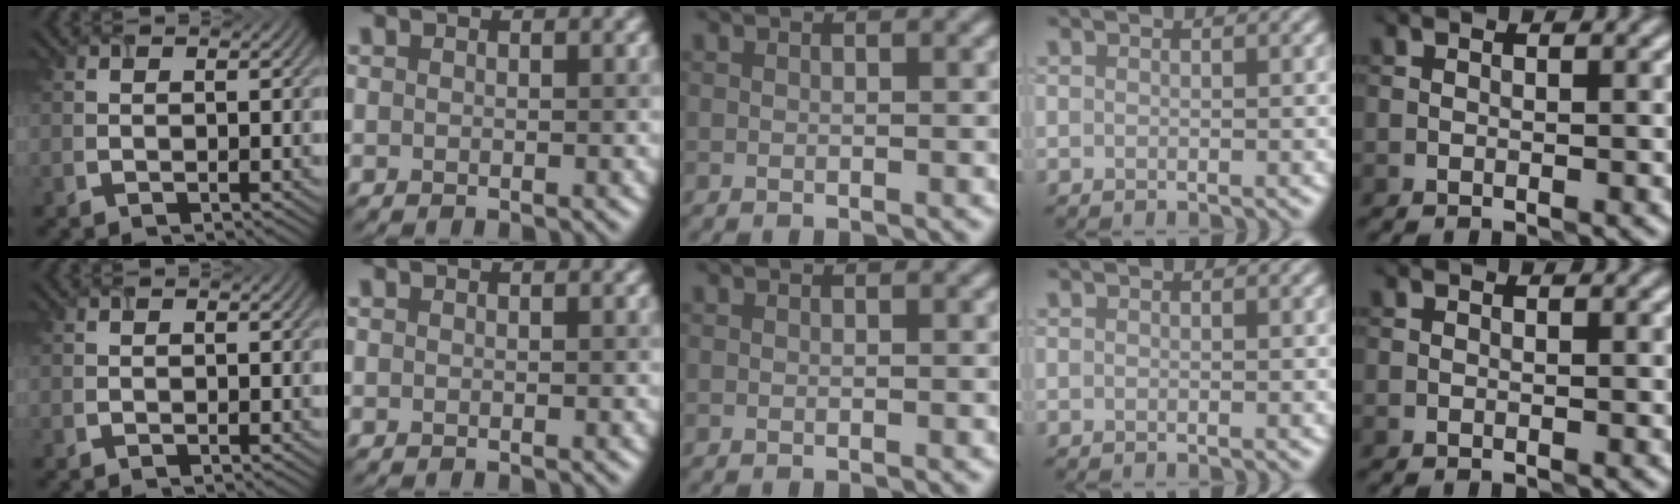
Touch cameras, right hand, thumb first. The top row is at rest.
{}